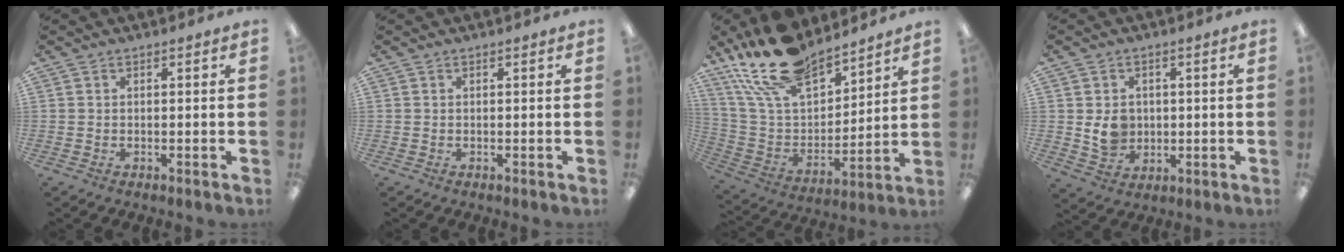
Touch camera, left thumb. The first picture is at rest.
{"total": 0.0}
{"total": 21.4, "force": [16.6, 9.3, 9.7], "torque": [-0.202, -0.087, 0.305]}
{"total": 6.8, "force": [0.6, 5.9, 3.4], "torque": [-0.061, 0.001, 0.012]}